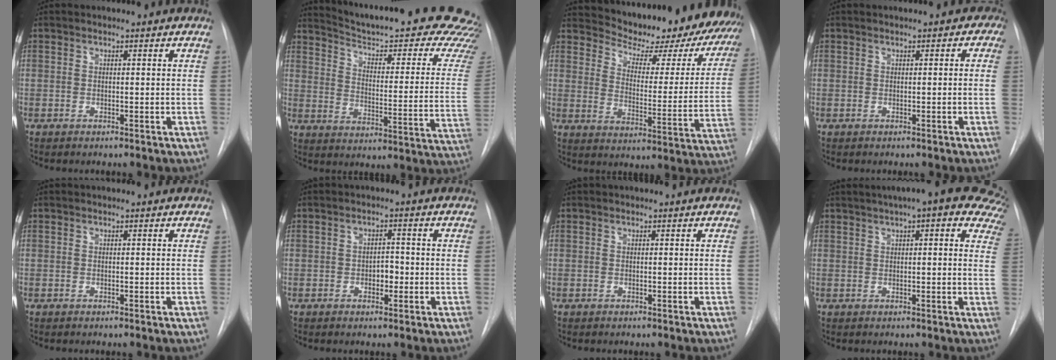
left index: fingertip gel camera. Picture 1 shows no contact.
{"total": 30.1, "force": [27.0, 3.3, 12.9], "torque": [-0.187, -0.124, 0.323]}
{"total": 24.9, "force": [23.0, 6.2, 7.4], "torque": [-0.107, -0.081, 0.274]}
{"total": 1.8, "force": [0.2, 1.2, 1.4], "torque": [-0.005, 0.006, -0.004]}
{"total": 0.0}
{"total": 2.4, "force": [-1.1, 1.4, 1.6], "torque": [-0.019, 0.001, -0.015]}
{"total": 0.0}
{"total": 18.6, "force": [13.1, 4.2, 12.6], "torque": [-0.171, 0.035, 0.145]}